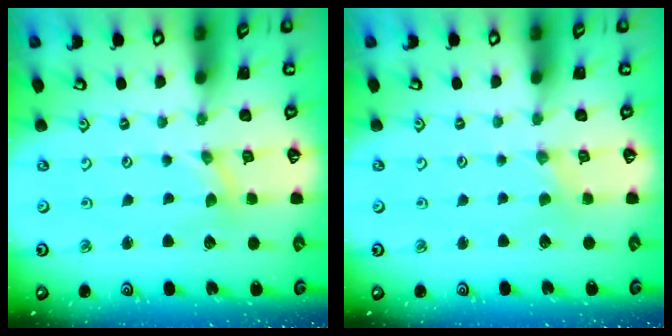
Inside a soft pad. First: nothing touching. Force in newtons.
{"total": 0.0}